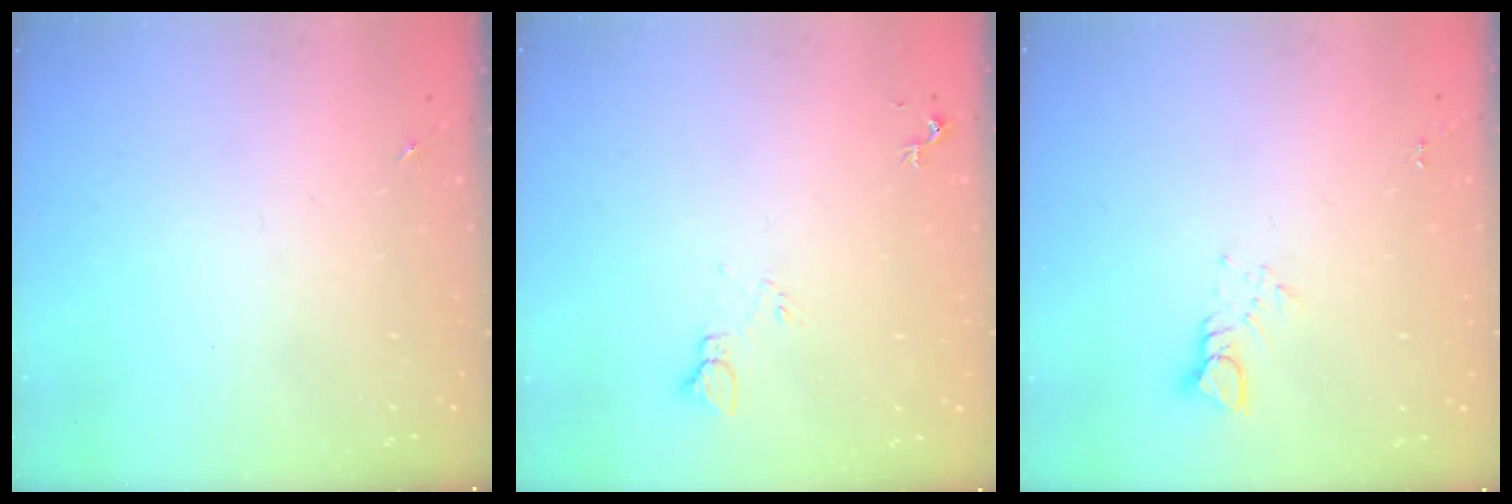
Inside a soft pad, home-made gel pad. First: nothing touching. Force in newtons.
{"total": 4.6, "press": 4.6, "slide": 0.6}
{"total": 3.8, "press": 3.8, "slide": 0.3}